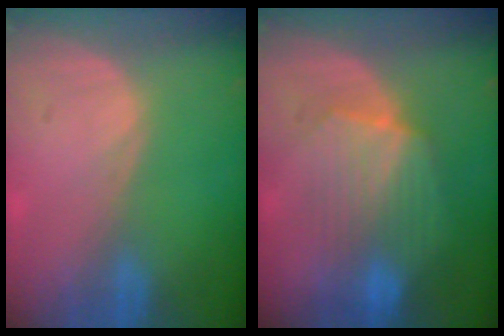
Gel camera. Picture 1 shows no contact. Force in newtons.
{"total": 7.6, "press": 7.6, "slide": 0.5}